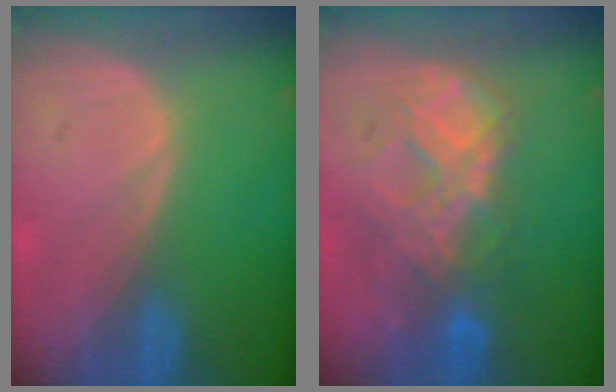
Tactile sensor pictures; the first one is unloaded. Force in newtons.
{"total": 8.8, "press": 7.6, "slide": 4.5}